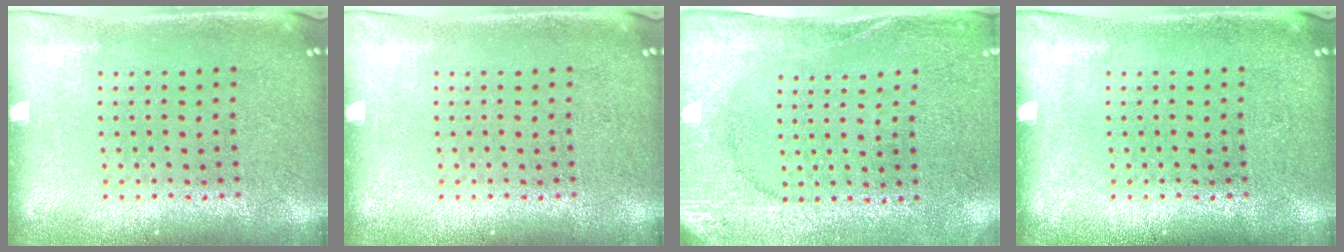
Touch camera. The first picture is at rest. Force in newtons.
{"total": 0.0}
{"total": 2.6, "press": 2.4, "slide": 0.9}
{"total": 0.0}